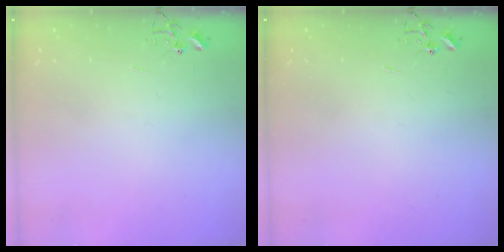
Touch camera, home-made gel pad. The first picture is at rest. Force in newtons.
{"total": 0.0}